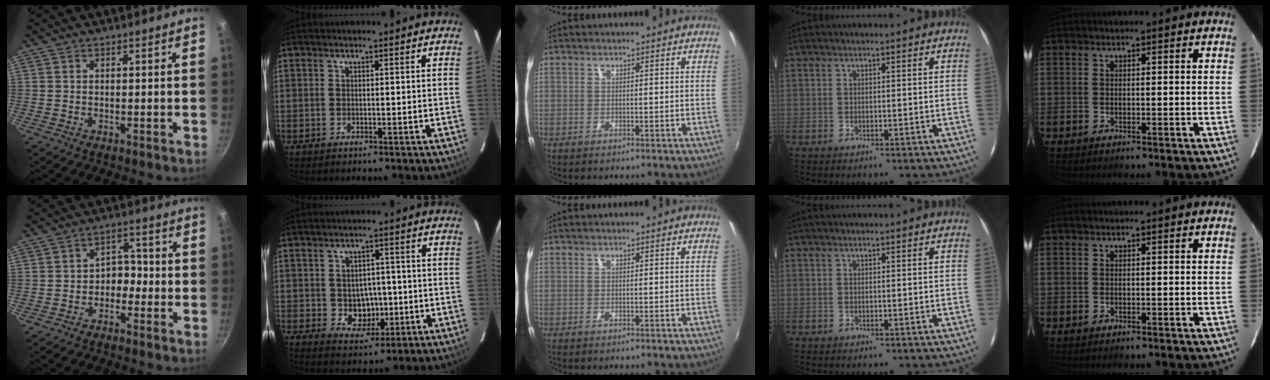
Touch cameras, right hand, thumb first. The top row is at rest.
{"thumb": {"total": 4.4, "force": [-1.6, 3.3, 2.3], "torque": [0.007, 0.028, -0.033]}, "index": {"total": 6.0, "force": [-0.8, 5.3, 2.7], "torque": [-0.053, 0.007, 0.006]}}